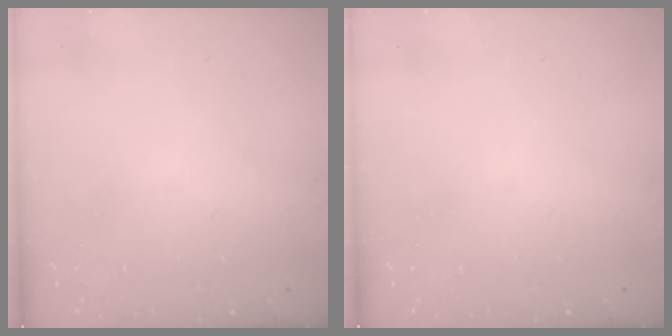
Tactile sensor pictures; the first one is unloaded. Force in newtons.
{"total": 0.0}